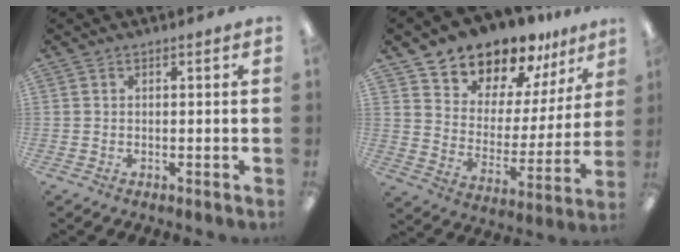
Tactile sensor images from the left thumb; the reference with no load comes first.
{"total": 13.2, "force": [12.1, 5.1, 1.1], "torque": [-0.038, -0.114, 0.224]}